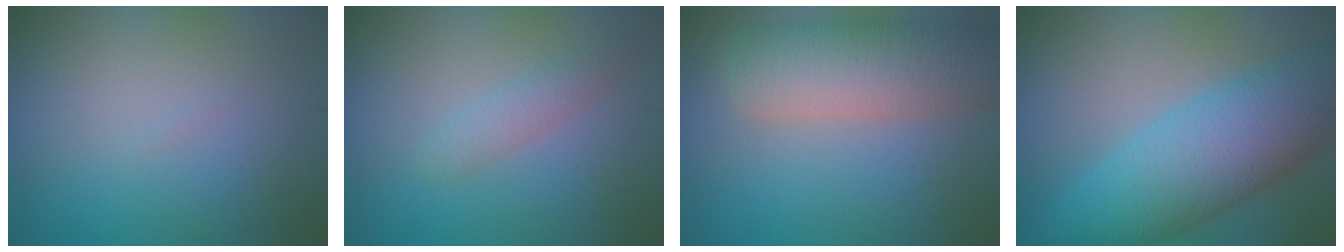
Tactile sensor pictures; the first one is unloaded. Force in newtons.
{"total": 1.9, "press": 1.9, "slide": 0.0}
{"total": 6.8, "press": 6.8, "slide": 0.5}
{"total": 9.9, "press": 9.9, "slide": 0.2}